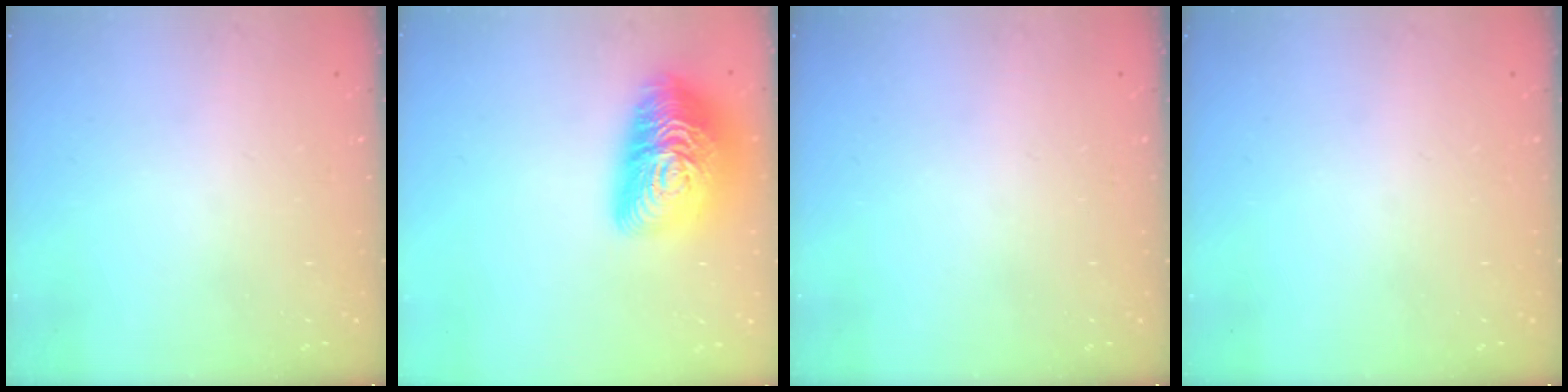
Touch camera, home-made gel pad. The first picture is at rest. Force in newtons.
{"total": 23.6, "press": 23.6, "slide": 0.9}
{"total": 0.0}
{"total": 0.0}